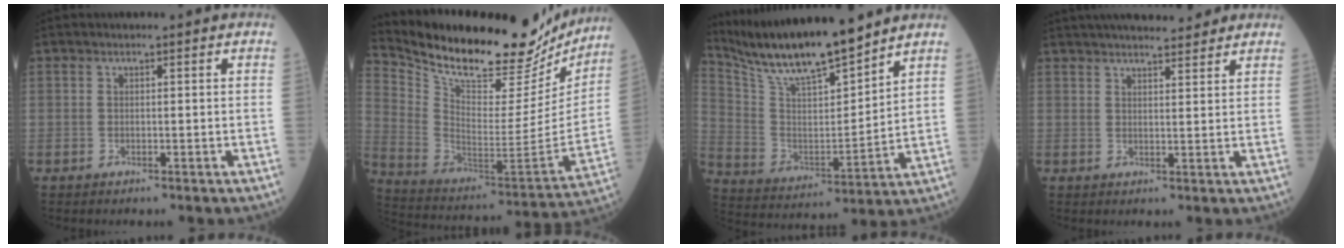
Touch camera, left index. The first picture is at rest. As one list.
[{"total": 29.6, "force": [25.2, 8.0, 13.3], "torque": [-0.236, -0.042, 0.366]}, {"total": 16.3, "force": [14.6, 1.3, 7.2], "torque": [-0.150, 0.002, 0.276]}, {"total": 13.2, "force": [11.5, 2.6, 5.8], "torque": [-0.079, 0.029, 0.161]}]